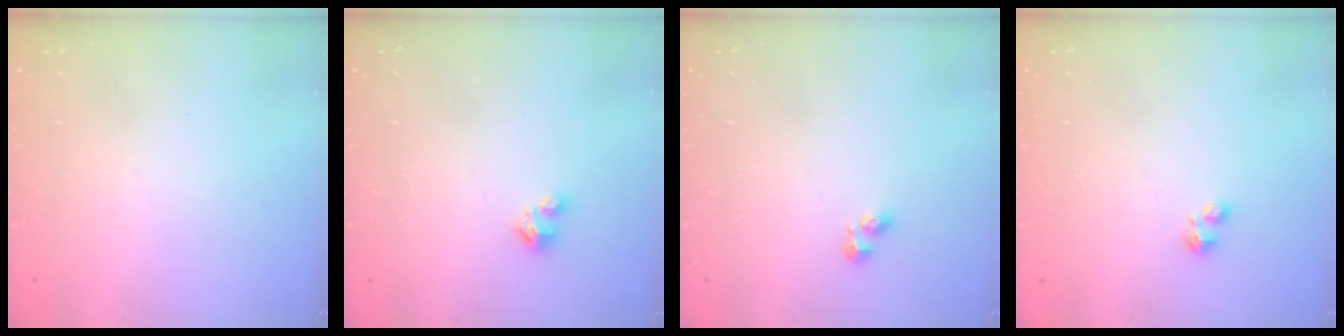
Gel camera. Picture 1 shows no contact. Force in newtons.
{"total": 1.6, "press": 1.6, "slide": 0.1}
{"total": 2.5, "press": 2.5, "slide": 0.2}
{"total": 2.2, "press": 2.2, "slide": 0.4}